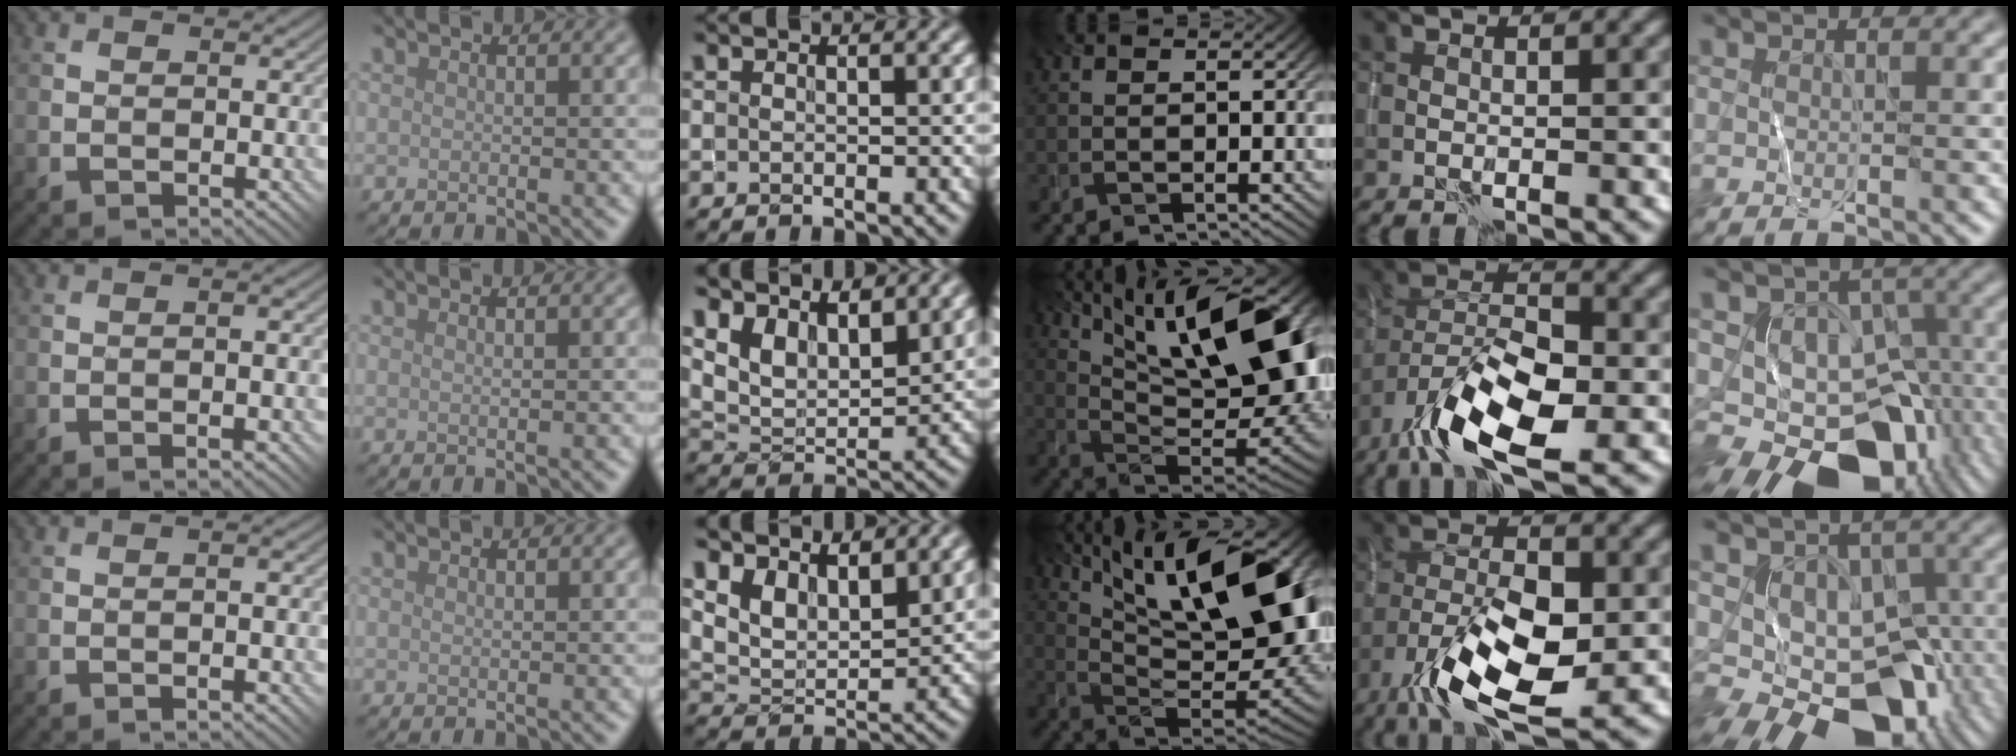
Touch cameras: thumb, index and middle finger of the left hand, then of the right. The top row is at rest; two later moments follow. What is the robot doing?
{"motion": "wrap", "object": "yarn"}